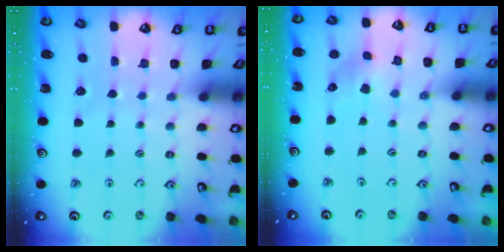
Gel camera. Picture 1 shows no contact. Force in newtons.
{"total": 3.1, "press": 3.0, "slide": 0.4}